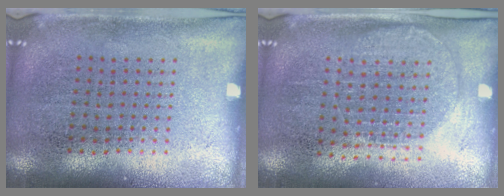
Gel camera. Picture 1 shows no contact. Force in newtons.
{"total": 1.3, "press": 1.2, "slide": 0.5}